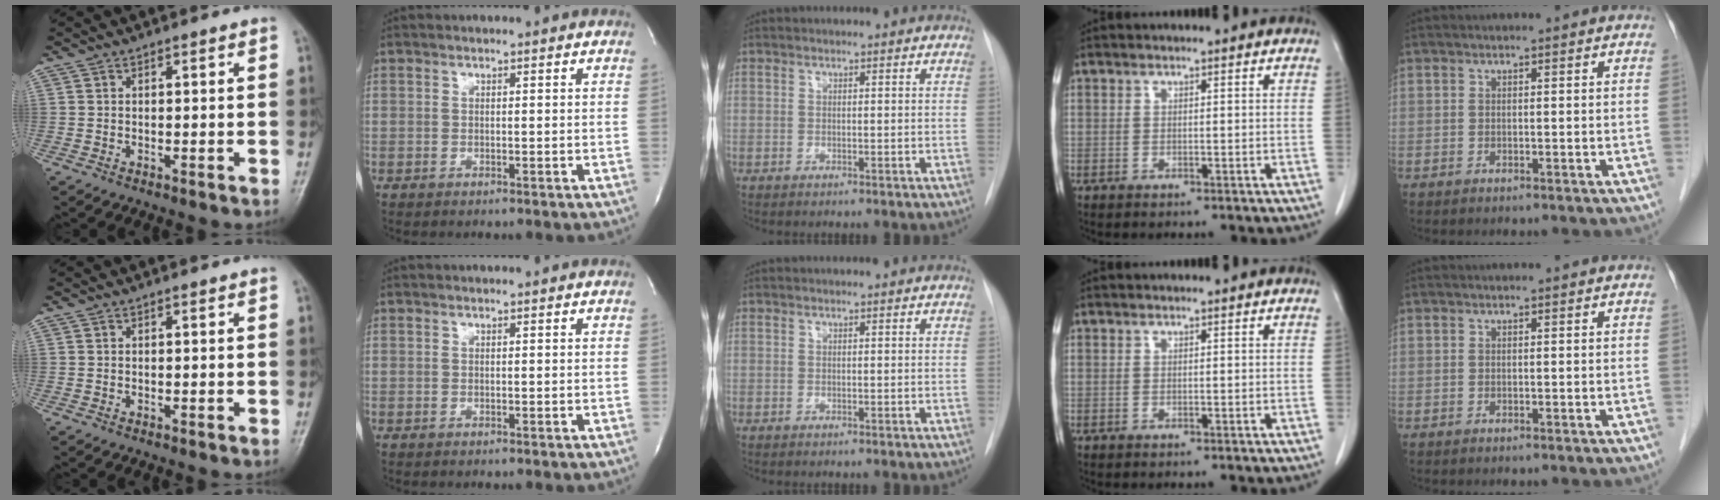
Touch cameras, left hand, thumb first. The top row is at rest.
{}